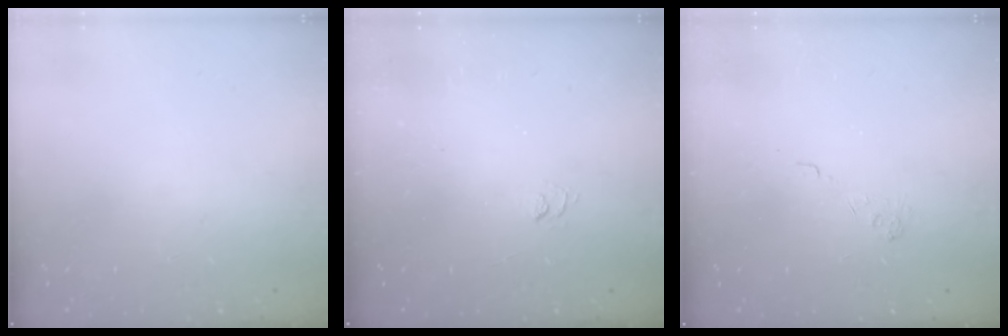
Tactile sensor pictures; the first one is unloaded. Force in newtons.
{"total": 1.9, "press": 1.5, "slide": 1.3}
{"total": 2.1, "press": 1.5, "slide": 1.4}